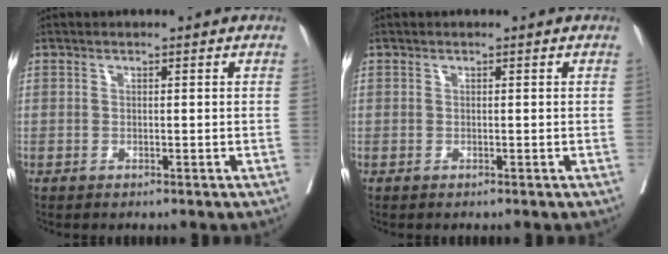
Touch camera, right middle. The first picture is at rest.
{"total": 0.0}